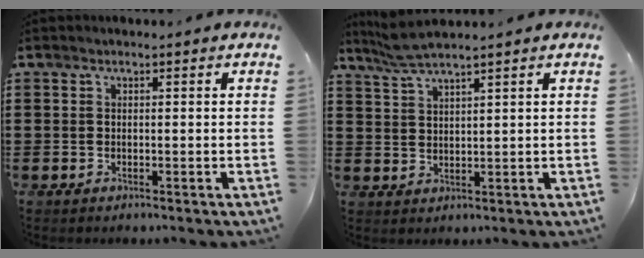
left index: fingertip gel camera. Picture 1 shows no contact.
{"total": 3.7, "force": [3.1, 0.1, 2.0], "torque": [-0.046, -0.004, 0.056]}